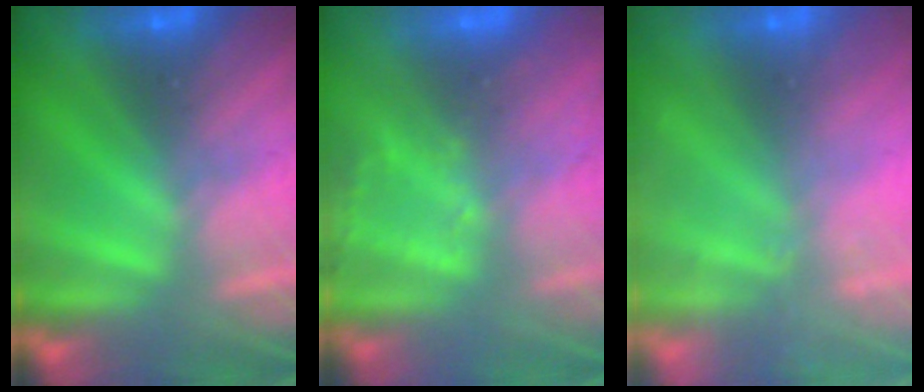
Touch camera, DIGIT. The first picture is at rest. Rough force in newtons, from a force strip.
{"total": 2.8}
{"total": 2.4}